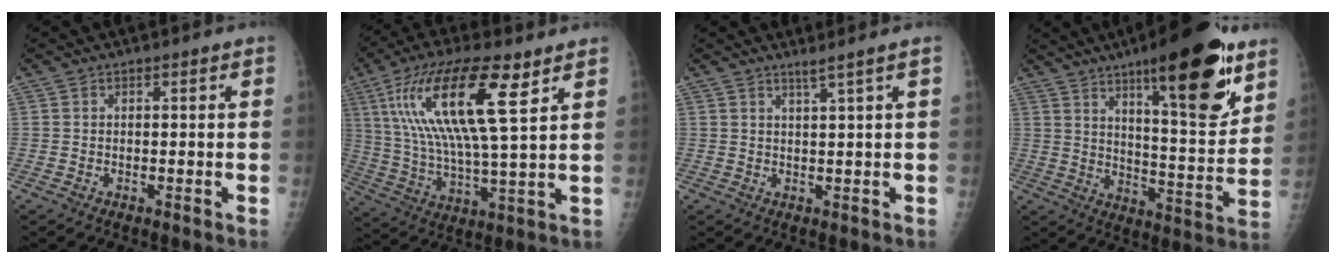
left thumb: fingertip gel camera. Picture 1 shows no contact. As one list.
[{"total": 20.3, "force": [8.6, 4.8, 17.8], "torque": [-0.347, -0.017, 0.152]}, {"total": 2.2, "force": [1.4, -1.0, 1.3], "torque": [-0.034, -0.019, 0.032]}, {"total": 21.7, "force": [12.6, 5.5, 16.8], "torque": [-0.214, -0.069, 0.192]}]